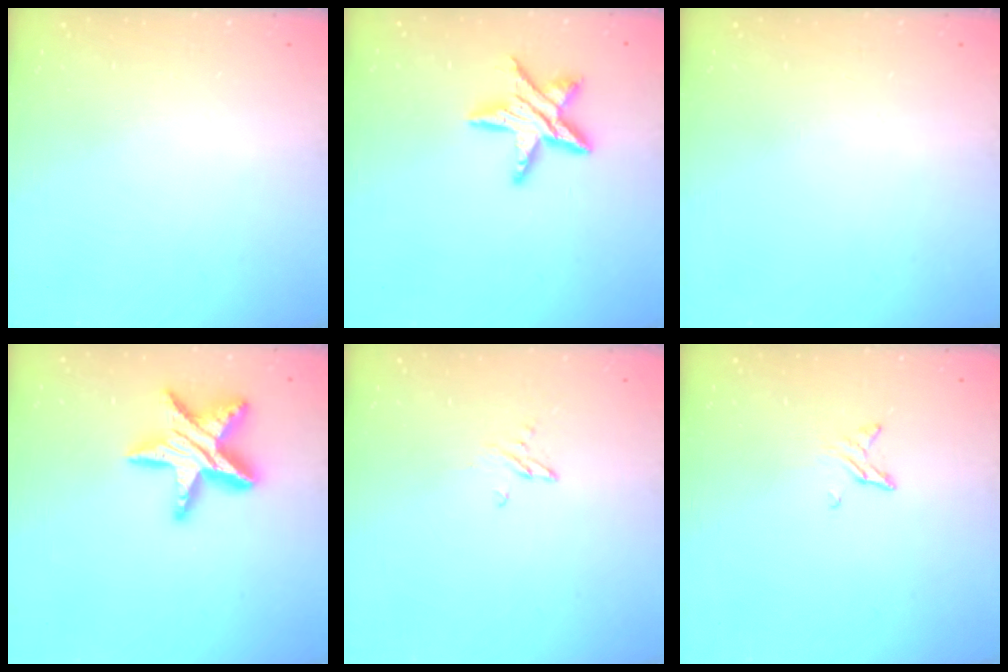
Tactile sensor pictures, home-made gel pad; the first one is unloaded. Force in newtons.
{"total": 12.9, "press": 12.9, "slide": 0.7}
{"total": 0.0}
{"total": 15.3, "press": 15.3, "slide": 0.6}
{"total": 2.9, "press": 2.9, "slide": 0.3}
{"total": 2.9, "press": 2.9, "slide": 0.3}